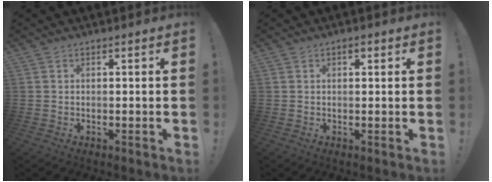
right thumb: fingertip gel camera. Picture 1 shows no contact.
{"total": 1.3, "force": [0.6, 0.7, 0.9], "torque": [-0.012, 0.000, 0.008]}